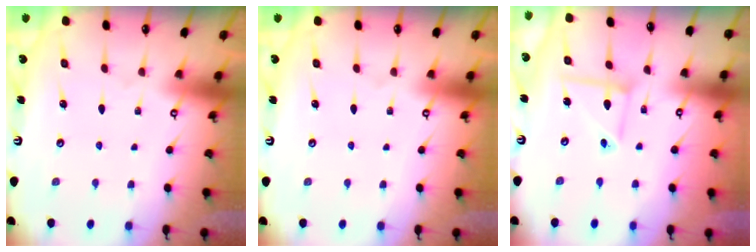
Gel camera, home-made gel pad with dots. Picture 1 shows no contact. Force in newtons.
{"total": 0.0}
{"total": 6.8, "press": 6.7, "slide": 0.5}